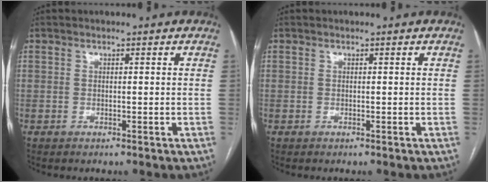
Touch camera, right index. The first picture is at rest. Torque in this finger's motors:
{"motor_torque": [0.00, 0.00, 0.00, 0.00]}